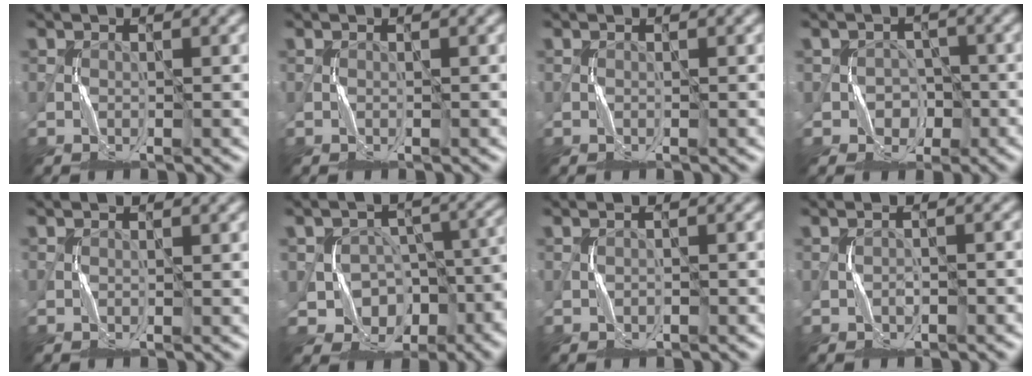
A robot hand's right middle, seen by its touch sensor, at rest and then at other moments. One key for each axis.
{"total": 0.0}
{"total": 0.0}
{"total": 3.6, "fx": -1.2, "fy": 3.3, "fz": 0.9, "tx": 0.011, "ty": 0.009, "tz": -0.032}
{"total": 0.0}
{"total": 9.6, "fx": -3.4, "fy": 7.4, "fz": 5.1, "tx": -0.052, "ty": -0.005, "tz": -0.055}
{"total": 0.8, "fx": -0.4, "fy": 0.5, "fz": 0.4, "tx": -0.007, "ty": 0.004, "tz": -0.005}
{"total": 1.1, "fx": -0.6, "fy": 0.7, "fz": 0.6, "tx": -0.010, "ty": 0.008, "tz": -0.010}